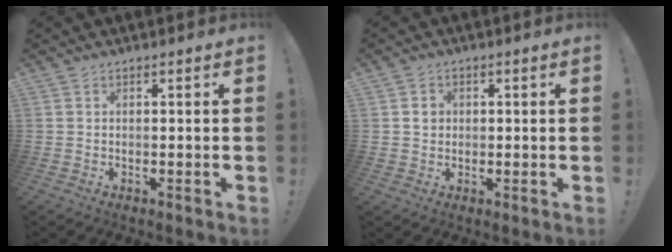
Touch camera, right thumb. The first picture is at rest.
{"total": 3.0, "force": [0.3, 2.8, 1.0], "torque": [0.001, -0.002, 0.001]}